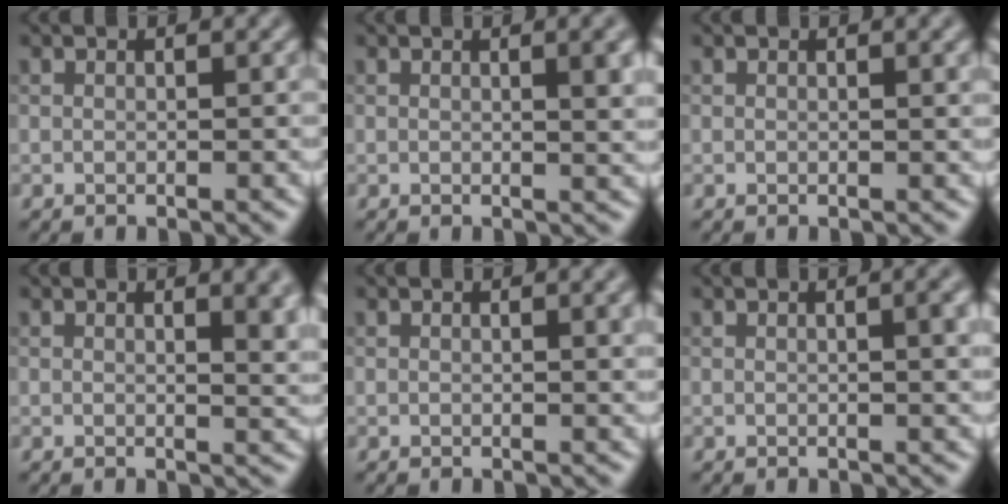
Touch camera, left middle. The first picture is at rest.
{"total": 3.8, "force": [1.1, 1.2, 3.4], "torque": [-0.031, 0.007, 0.011]}
{"total": 1.1, "force": [0.5, 0.3, 0.9], "torque": [-0.006, 0.004, 0.005]}
{"total": 4.2, "force": [1.6, 1.6, 3.5], "torque": [-0.025, 0.003, 0.020]}
{"total": 1.8, "force": [0.6, 0.6, 1.6], "torque": [-0.015, 0.004, 0.006]}
{"total": 3.2, "force": [0.5, 1.0, 3.0], "torque": [-0.032, 0.008, 0.005]}